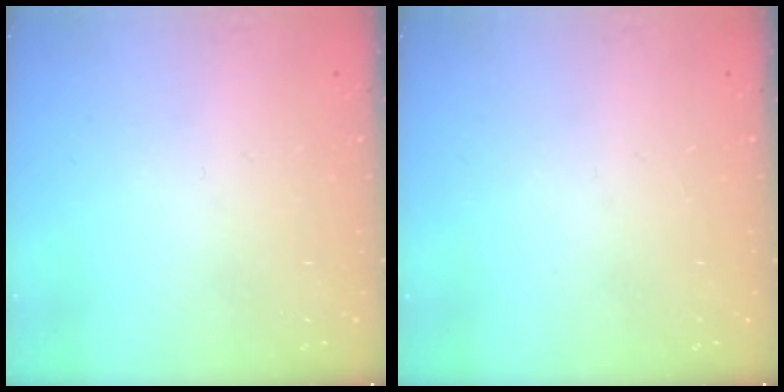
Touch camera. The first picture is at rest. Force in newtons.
{"total": 0.0}